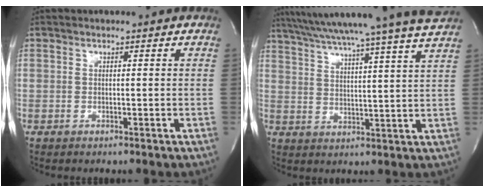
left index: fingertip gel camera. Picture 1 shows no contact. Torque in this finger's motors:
{"motor_torque": [0.31, -0.36, 0.76, 0.21]}